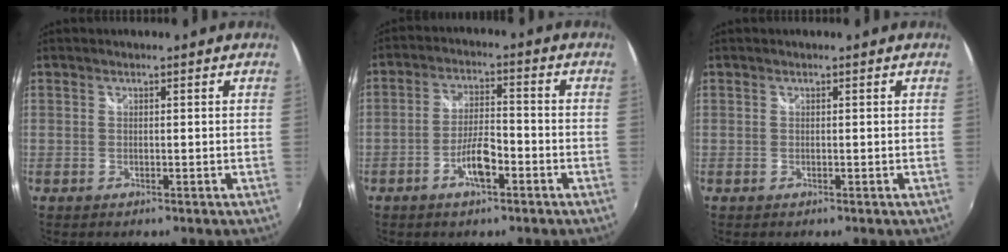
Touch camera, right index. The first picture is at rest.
{"total": 6.3, "force": [-3.3, 1.9, 5.0], "torque": [-0.102, 0.003, -0.055]}
{"total": 0.0}